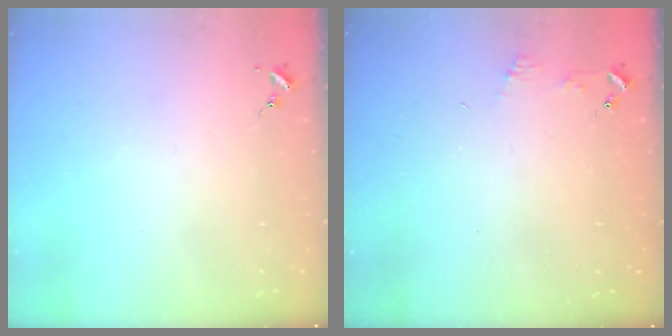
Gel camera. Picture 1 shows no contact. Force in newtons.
{"total": 4.0, "press": 3.9, "slide": 0.4}